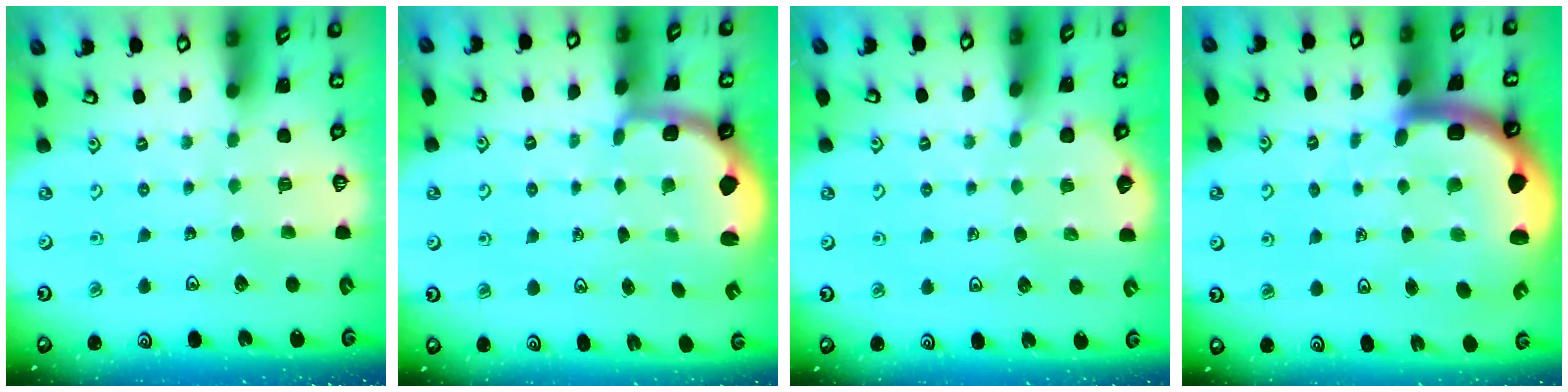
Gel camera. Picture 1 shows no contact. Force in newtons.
{"total": 2.5, "press": 1.2, "slide": 2.1}
{"total": 2.3, "press": 2.3, "slide": 0.1}
{"total": 10.8, "press": 10.6, "slide": 2.1}